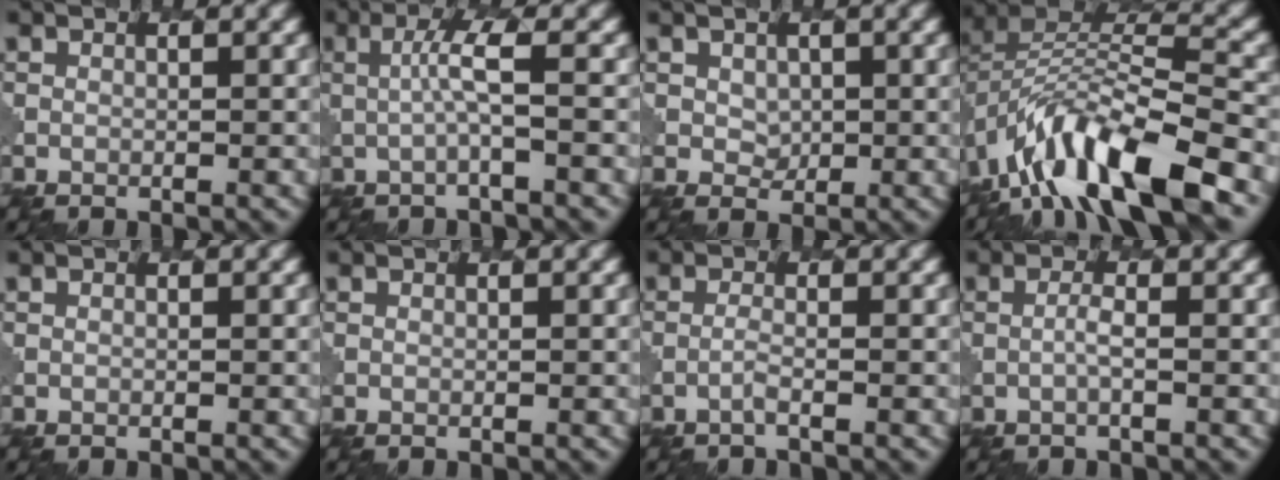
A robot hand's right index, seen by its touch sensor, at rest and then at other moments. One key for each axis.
{"total": 3.0, "fx": 0.3, "fy": 0.3, "fz": 2.9, "tx": -0.055, "ty": -0.001, "tz": 0.004}
{"total": 1.6, "fx": 0.6, "fy": 1.4, "fz": 0.6, "tx": -0.009, "ty": -0.006, "tz": 0.014}
{"total": 12.1, "fx": -7.2, "fy": 4.3, "fz": 8.8, "tx": -0.154, "ty": 0.013, "tz": -0.131}
{"total": 0.0}
{"total": 0.0}
{"total": 1.0, "fx": -0.5, "fy": 0.2, "fz": 0.8, "tx": -0.008, "ty": 0.004, "tz": -0.020}
{"total": 1.1, "fx": -0.2, "fy": 0.2, "fz": 1.0, "tx": -0.018, "ty": 0.003, "tz": -0.007}